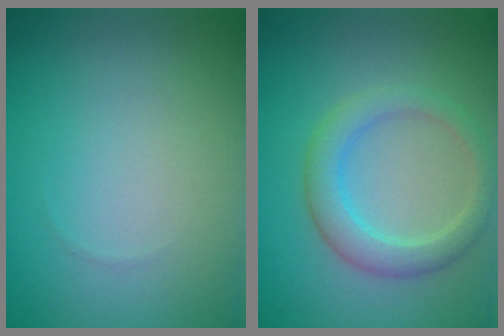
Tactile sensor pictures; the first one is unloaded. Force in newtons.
{"total": 3.3, "press": 3.3, "slide": 0.3}